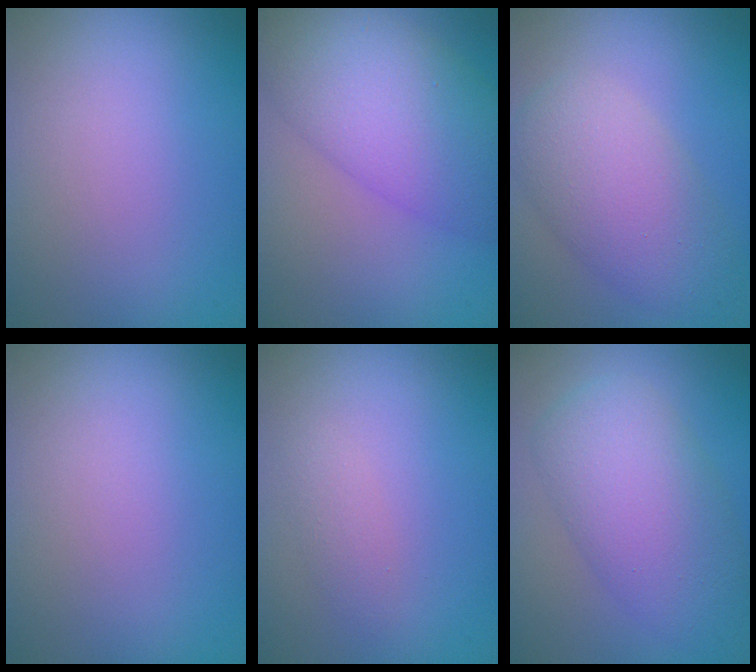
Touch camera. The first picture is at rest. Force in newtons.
{"total": 8.0, "press": 8.0, "slide": 0.2}
{"total": 5.8, "press": 5.7, "slide": 0.3}
{"total": 0.0}
{"total": 1.2, "press": 1.2, "slide": 0.0}
{"total": 7.1, "press": 7.1, "slide": 0.3}